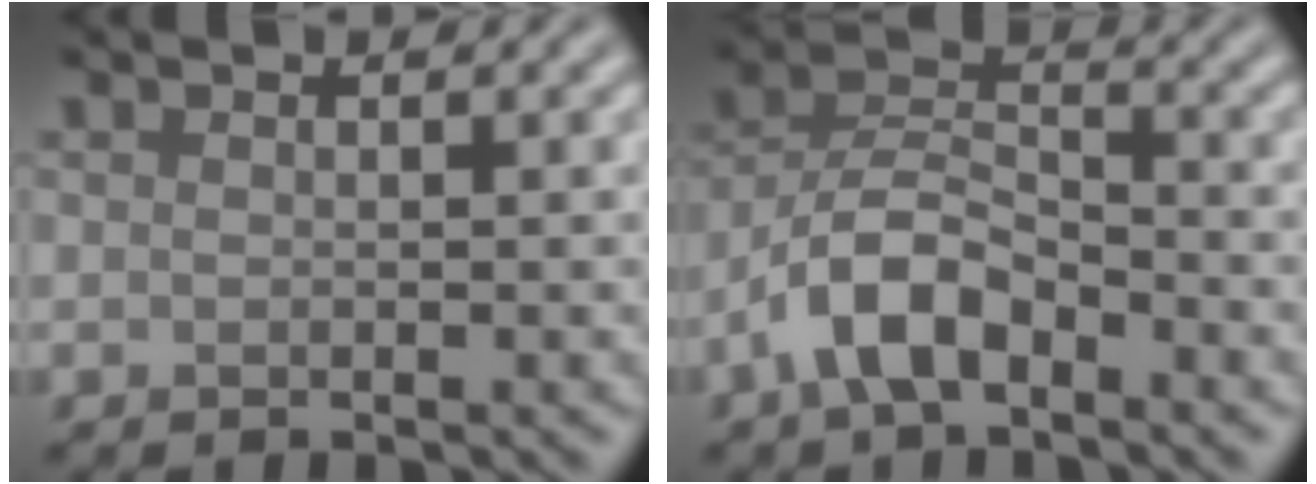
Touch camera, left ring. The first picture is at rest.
{"total": 5.6, "force": [-3.2, 2.6, 3.8], "torque": [-0.066, 0.013, -0.069]}